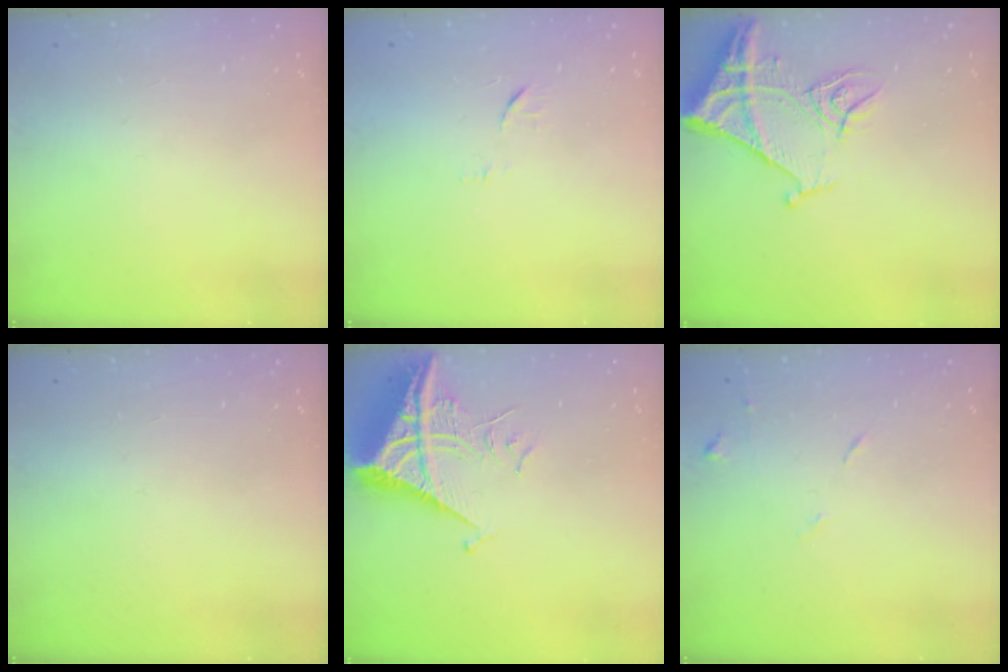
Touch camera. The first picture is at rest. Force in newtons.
{"total": 6.5, "press": 6.5, "slide": 0.5}
{"total": 13.7, "press": 13.6, "slide": 1.4}
{"total": 0.0}
{"total": 8.5, "press": 8.5, "slide": 0.8}
{"total": 5.3, "press": 5.2, "slide": 0.7}